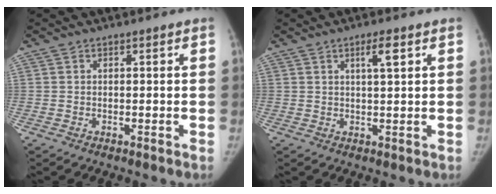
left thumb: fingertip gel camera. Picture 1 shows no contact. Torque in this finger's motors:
{"motor_torque": [-0.48, 0.13, 0.32, 0.23, -0.02]}